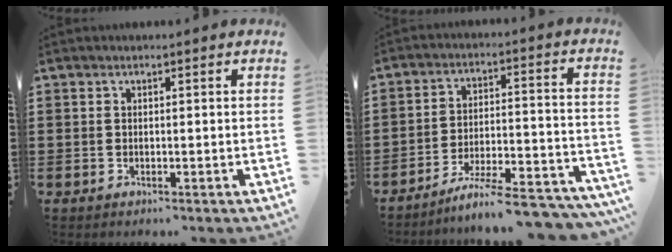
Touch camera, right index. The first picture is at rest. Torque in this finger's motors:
{"motor_torque": [2.14, 0.00, 0.70, 0.07]}